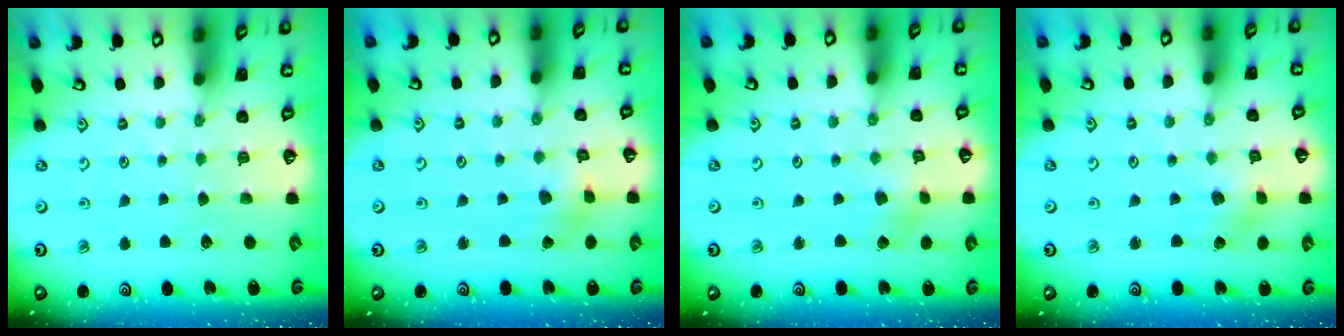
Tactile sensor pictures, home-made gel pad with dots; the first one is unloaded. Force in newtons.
{"total": 2.0, "press": 1.9, "slide": 0.4}
{"total": 2.6, "press": 2.5, "slide": 0.5}
{"total": 2.6, "press": 2.6, "slide": 0.5}